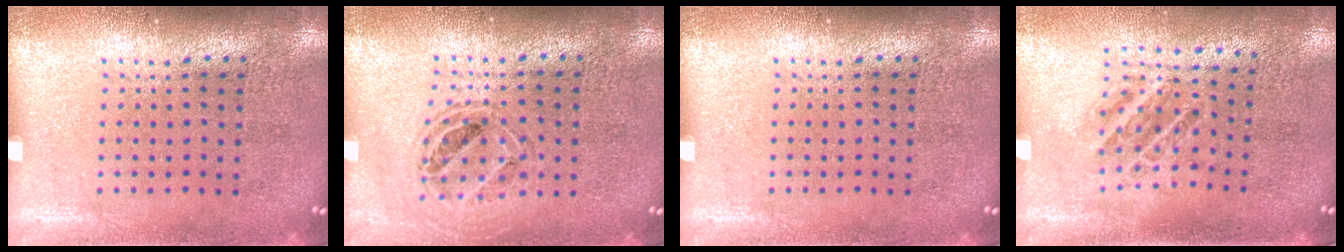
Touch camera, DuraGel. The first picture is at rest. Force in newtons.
{"total": 0.8, "press": 0.8, "slide": 0.0}
{"total": 0.0}
{"total": 1.0, "press": 1.0, "slide": 0.1}